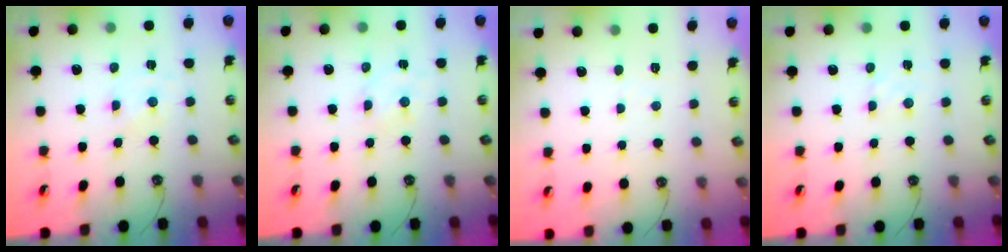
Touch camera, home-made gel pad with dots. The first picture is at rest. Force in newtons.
{"total": 1.8, "press": 1.7, "slide": 0.3}
{"total": 2.9, "press": 2.9, "slide": 0.4}
{"total": 1.7, "press": 1.7, "slide": 0.3}